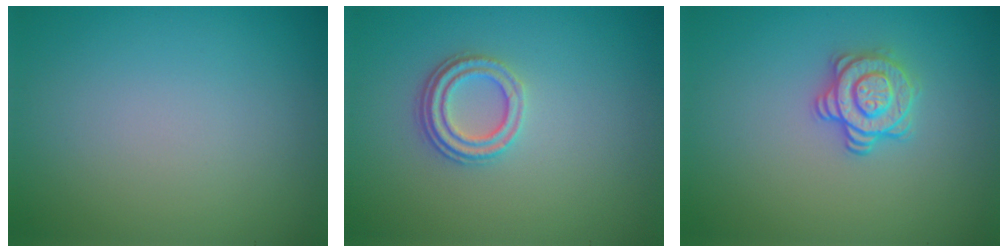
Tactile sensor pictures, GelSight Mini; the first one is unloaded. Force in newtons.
{"total": 2.4, "press": 2.0, "slide": 1.3}
{"total": 2.9, "press": 2.6, "slide": 1.2}